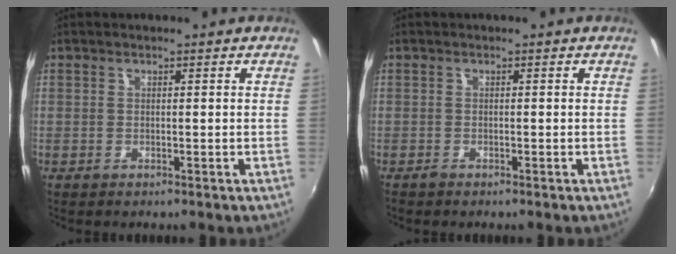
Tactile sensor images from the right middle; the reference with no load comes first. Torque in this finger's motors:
{"motor_torque": [0.14, -0.20, 0.00, 0.00]}